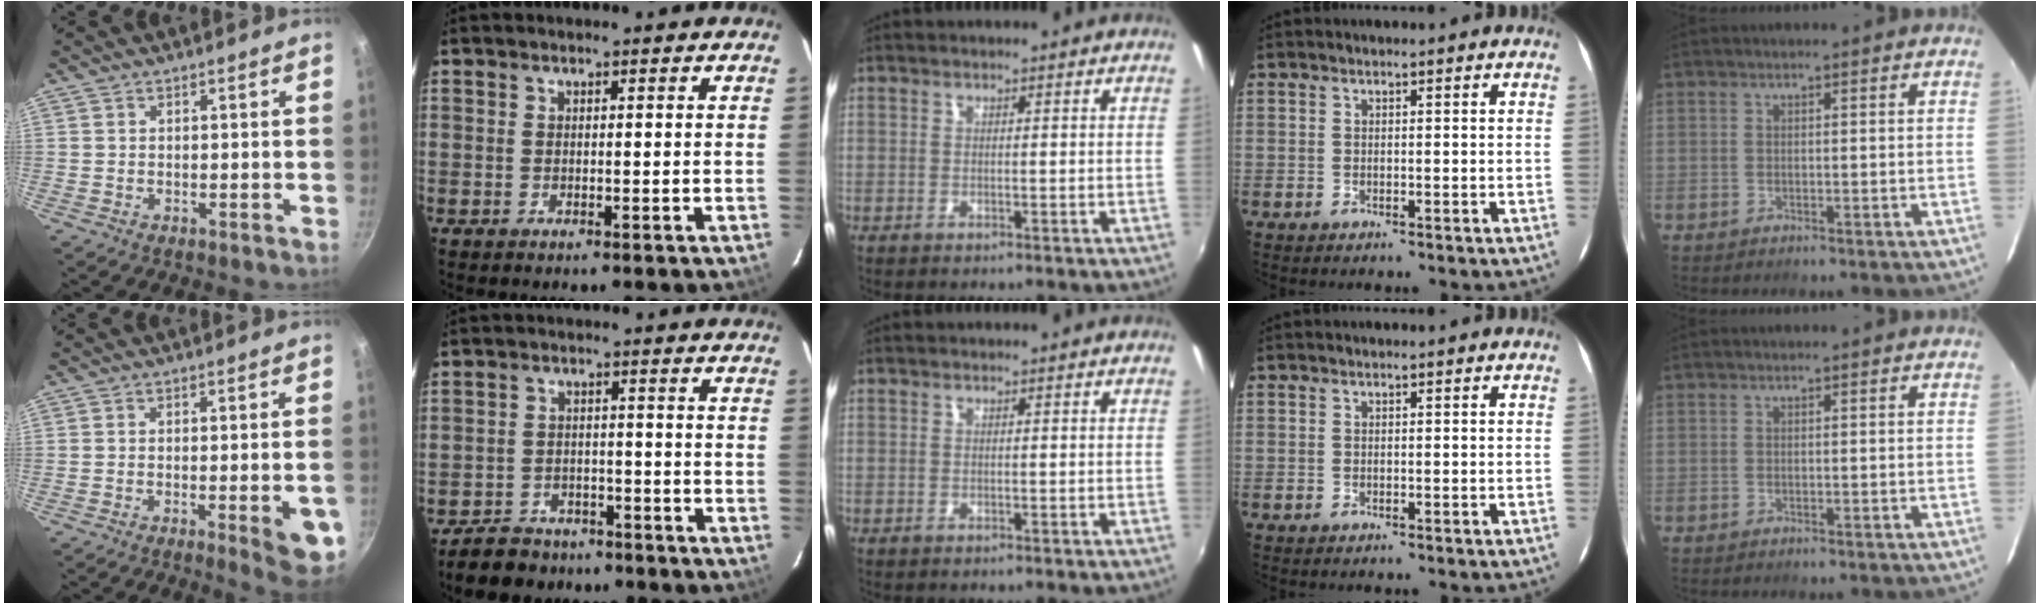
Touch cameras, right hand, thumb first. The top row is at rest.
{"thumb": {"total": 9.1, "force": [-3.1, 2.1, 8.3], "torque": [-0.081, 0.009, -0.037]}, "index": {"total": 9.0, "force": [-7.2, 4.9, 2.1], "torque": [-0.062, 0.014, -0.101]}}